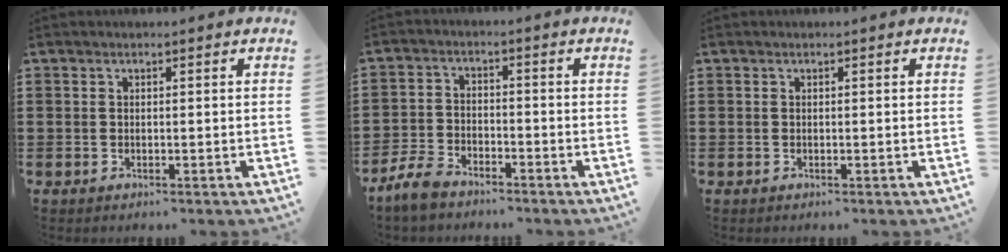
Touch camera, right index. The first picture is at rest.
{"total": 4.1, "force": [-3.6, 1.1, 1.6], "torque": [-0.050, 0.003, -0.078]}
{"total": 0.0}